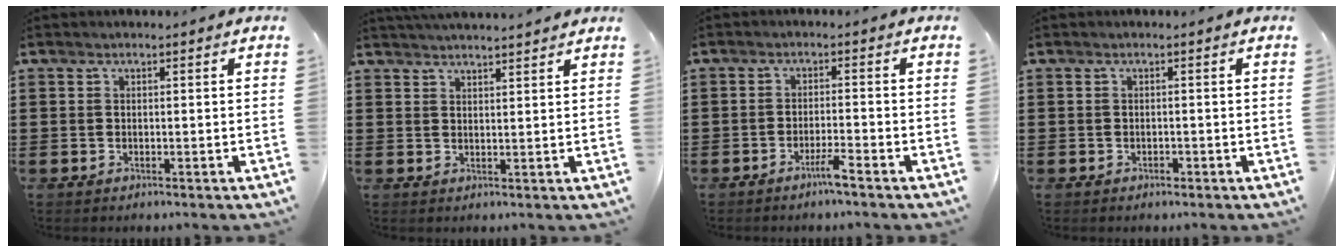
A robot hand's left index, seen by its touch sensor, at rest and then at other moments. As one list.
[{"total": 2.4, "force": [2.4, -0.2, 0.2], "torque": [-0.010, -0.007, 0.046]}, {"total": 3.0, "force": [-2.3, 0.0, 1.9], "torque": [-0.032, 0.005, -0.042]}, {"total": 0.7, "force": [-0.6, 0.3, 0.2], "torque": [-0.008, 0.000, -0.012]}]